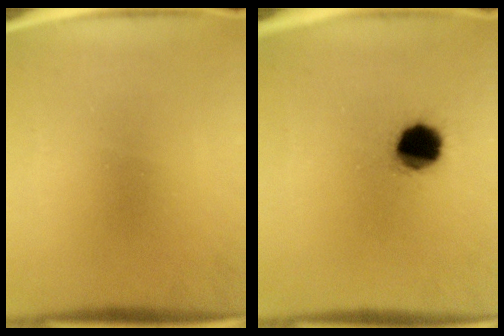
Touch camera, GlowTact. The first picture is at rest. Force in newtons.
{"total": 12.9}